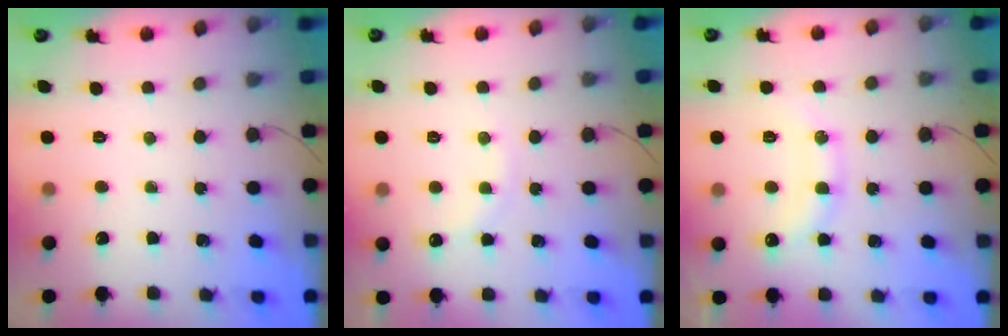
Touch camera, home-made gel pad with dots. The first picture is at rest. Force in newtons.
{"total": 5.8, "press": 5.6, "slide": 1.4}
{"total": 13.5, "press": 13.4, "slide": 1.1}